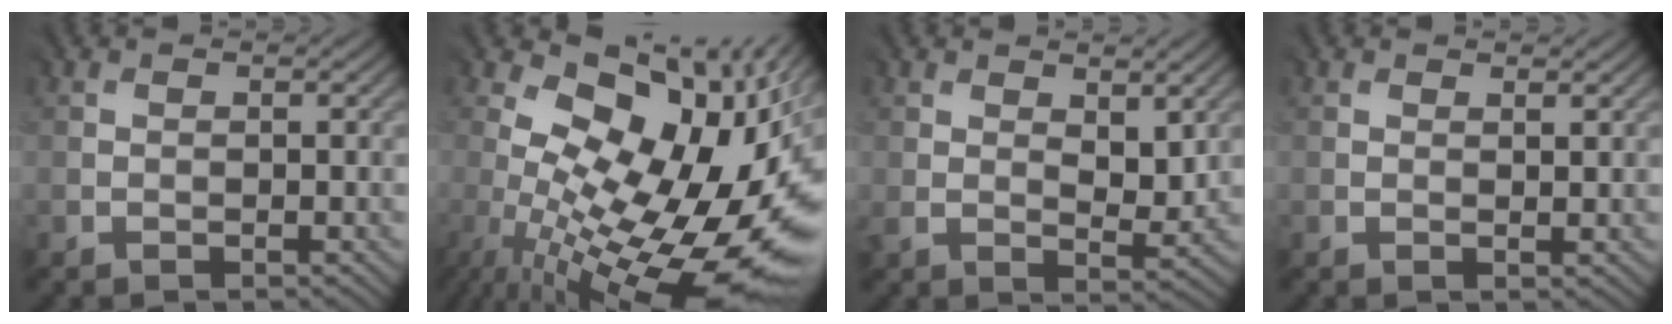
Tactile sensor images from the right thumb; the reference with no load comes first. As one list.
[{"total": 18.6, "force": [-0.6, 9.5, 16.0], "torque": [-0.216, -0.033, 0.011]}, {"total": 5.5, "force": [1.9, 3.1, 4.2], "torque": [-0.085, -0.010, 0.038]}, {"total": 1.0, "force": [0.7, 0.1, 0.6], "torque": [-0.014, -0.003, 0.015]}]